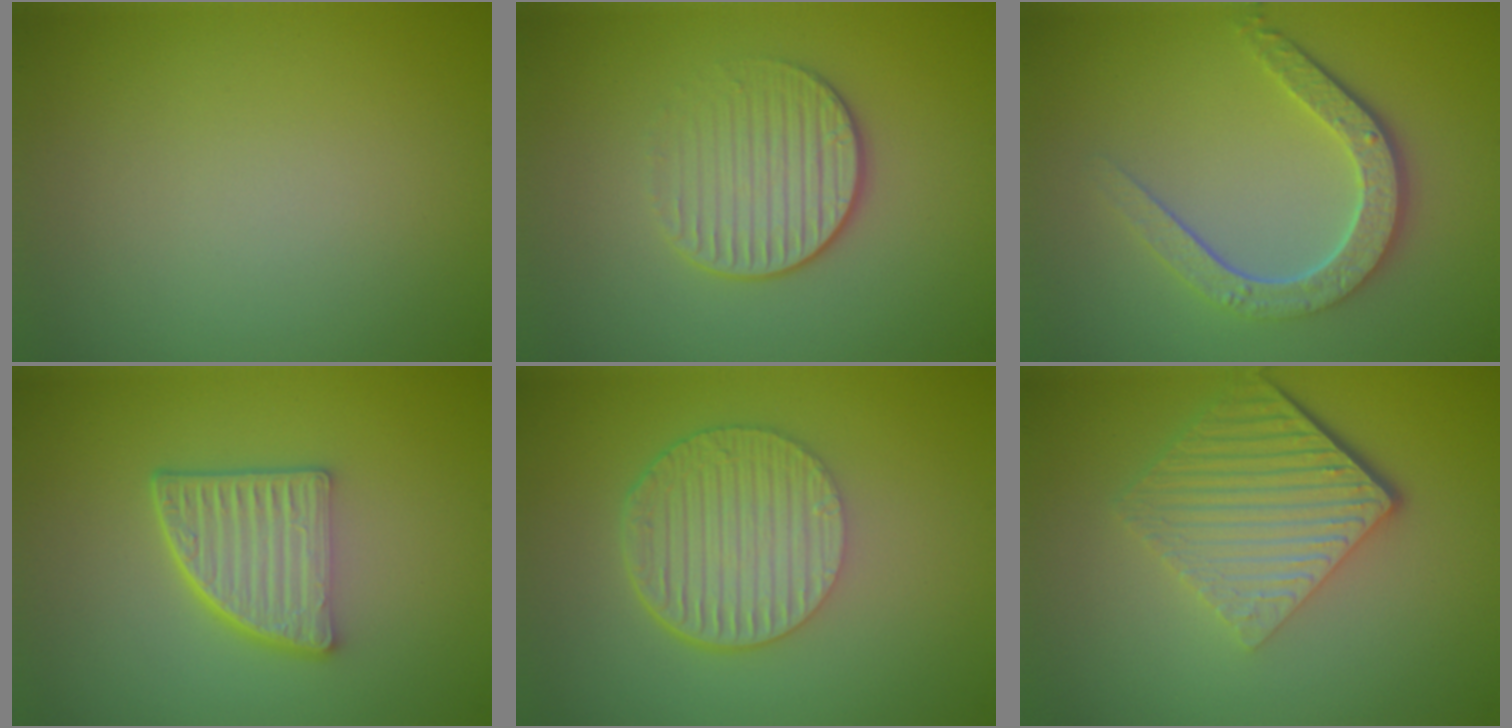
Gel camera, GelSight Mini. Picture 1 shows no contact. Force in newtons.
{"total": 3.2, "press": 2.9, "slide": 1.5}
{"total": 4.7, "press": 3.6, "slide": 3.0}
{"total": 5.3, "press": 3.9, "slide": 3.7}
{"total": 6.5, "press": 4.3, "slide": 4.8}
{"total": 6.5, "press": 4.4, "slide": 4.8}